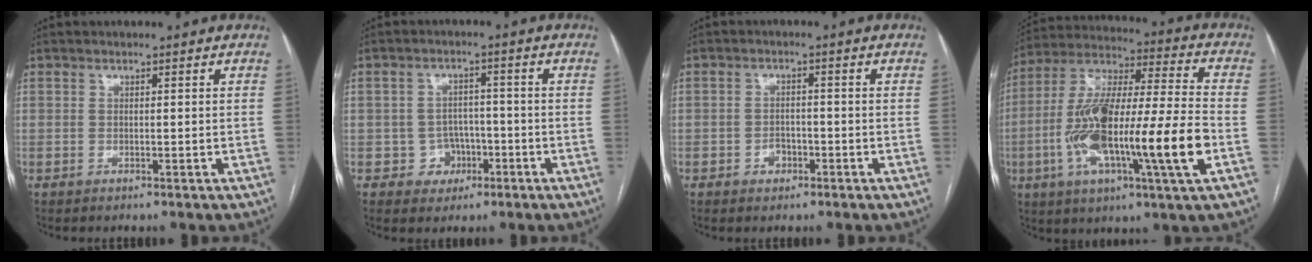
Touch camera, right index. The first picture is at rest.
{"total": 4.5, "force": [-1.6, 4.1, 0.5], "torque": [0.008, 0.015, -0.019]}
{"total": 2.4, "force": [-1.2, 1.8, 1.1], "torque": [-0.008, 0.008, -0.016]}
{"total": 22.1, "force": [-5.4, 2.2, 21.3], "torque": [-0.393, -0.007, -0.096]}